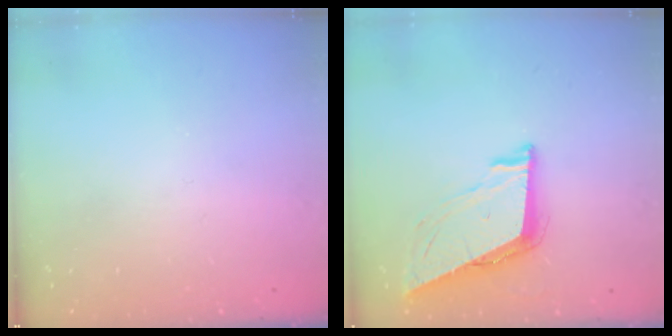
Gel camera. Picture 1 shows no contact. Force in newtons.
{"total": 8.9, "press": 8.5, "slide": 2.7}